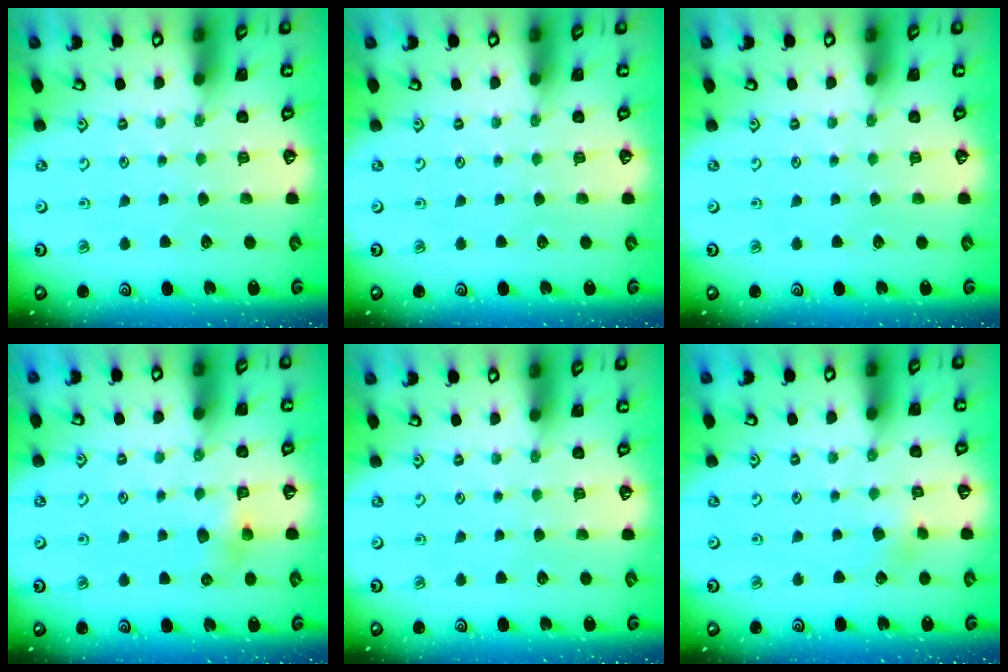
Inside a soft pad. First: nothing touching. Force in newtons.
{"total": 0.0}
{"total": 0.0}
{"total": 4.8, "press": 4.8, "slide": 0.4}
{"total": 0.0}
{"total": 3.4, "press": 3.3, "slide": 0.9}